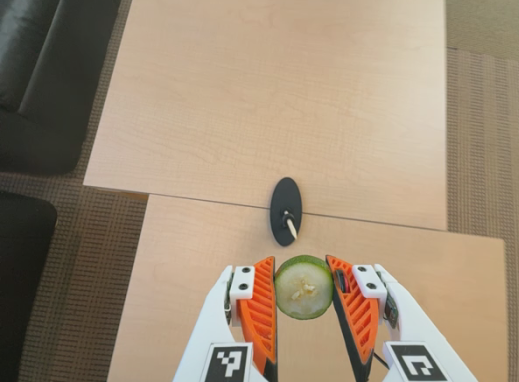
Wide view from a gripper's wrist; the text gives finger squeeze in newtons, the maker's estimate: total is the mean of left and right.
{"total": 11.6, "left": 12.9, "right": 10.4}